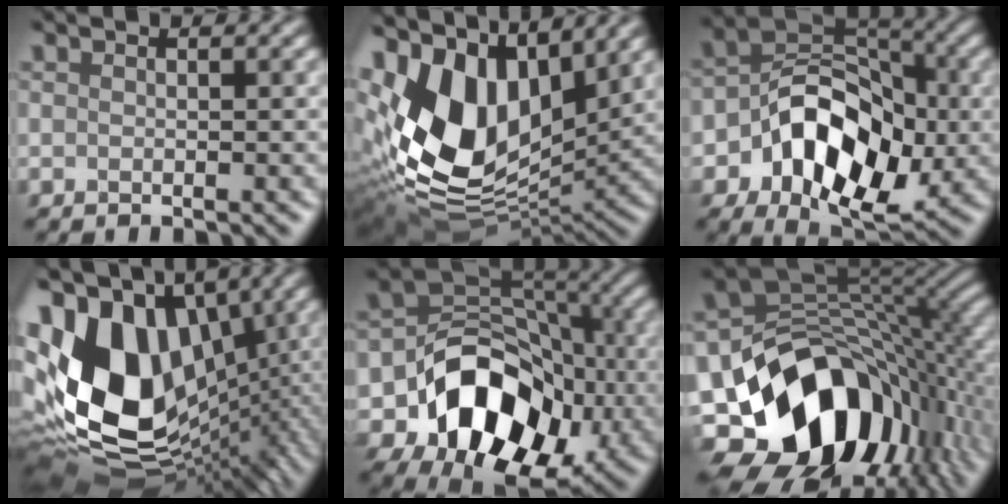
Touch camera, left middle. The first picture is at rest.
{"total": 13.5, "force": [3.9, 8.3, 9.9], "torque": [-0.228, -0.002, 0.072]}
{"total": 10.4, "force": [-2.8, 7.3, 6.9], "torque": [-0.113, 0.004, -0.054]}
{"total": 16.5, "force": [2.6, 12.3, 10.7], "torque": [-0.241, -0.004, 0.058]}
{"total": 10.9, "force": [-3.2, 8.4, 6.1], "torque": [-0.099, -0.006, -0.050]}
{"total": 14.5, "force": [-5.9, 10.1, 8.6], "torque": [-0.158, 0.000, -0.101]}